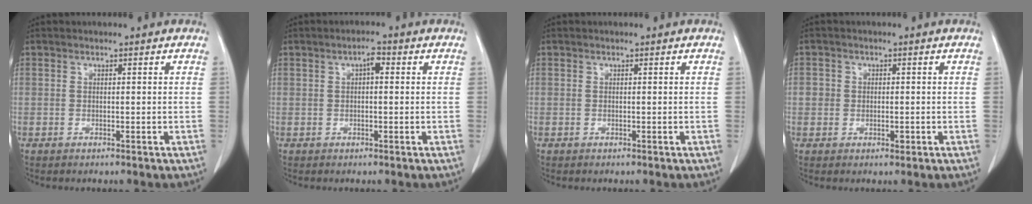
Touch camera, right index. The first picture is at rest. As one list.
[{"total": 1.9, "force": [0.4, 0.7, 1.7], "torque": [-0.026, 0.007, 0.005]}, {"total": 0.0}, {"total": 2.5, "force": [-0.3, 2.2, 1.2], "torque": [-0.013, 0.004, -0.005]}]